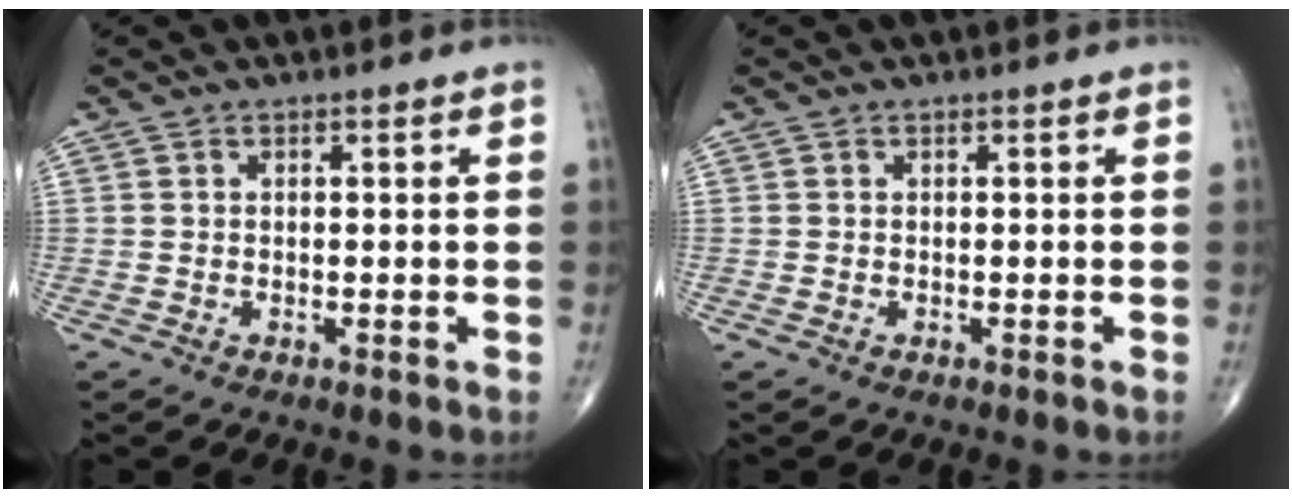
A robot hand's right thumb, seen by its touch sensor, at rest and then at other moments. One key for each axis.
{"total": 0.0}